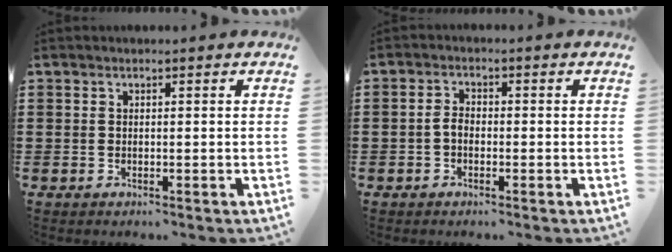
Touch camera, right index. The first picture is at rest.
{"total": 2.1, "force": [-0.7, 1.3, 1.6], "torque": [-0.039, 0.001, -0.016]}